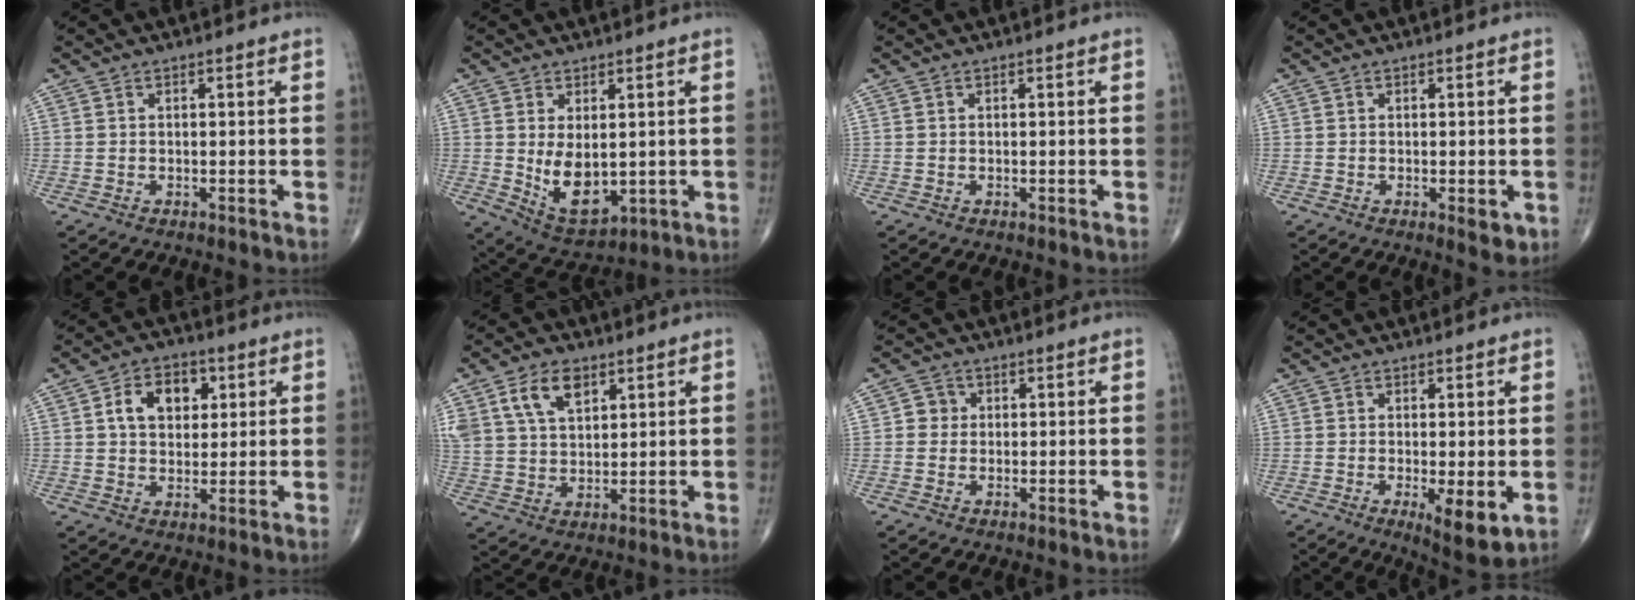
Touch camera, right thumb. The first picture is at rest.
{"total": 9.0, "force": [0.1, 5.1, 7.5], "torque": [-0.107, -0.016, 0.024]}
{"total": 0.0}
{"total": 2.8, "force": [-0.8, 1.1, 2.5], "torque": [-0.026, -0.006, -0.008]}
{"total": 9.0, "force": [2.6, 6.3, 5.9], "torque": [-0.068, 0.002, 0.038]}
{"total": 9.9, "force": [4.9, 6.0, 6.1], "torque": [-0.104, -0.012, 0.098]}
{"total": 2.6, "force": [0.2, 2.5, 0.7], "torque": [0.006, 0.006, -0.003]}
{"total": 6.9, "force": [-1.6, 2.0, 6.4], "torque": [-0.098, -0.021, -0.022]}